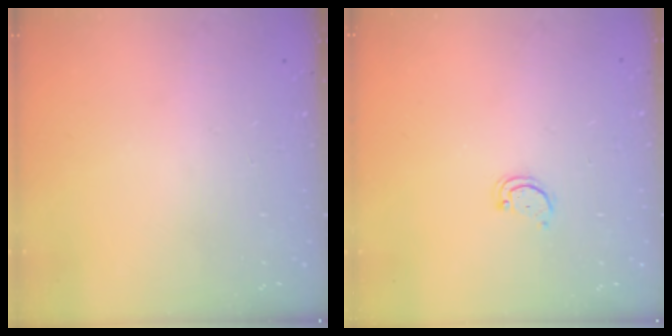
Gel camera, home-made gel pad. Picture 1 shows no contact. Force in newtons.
{"total": 2.2, "press": 2.1, "slide": 0.4}